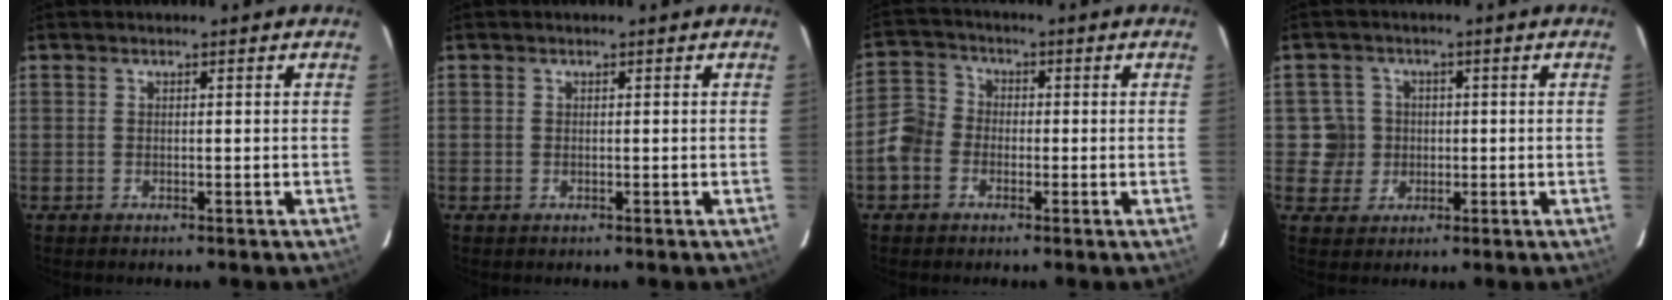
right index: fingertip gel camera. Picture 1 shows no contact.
{"total": 0.0}
{"total": 6.5, "force": [-2.6, 5.4, 2.4], "torque": [-0.050, 0.022, -0.059]}
{"total": 4.9, "force": [-0.2, 4.9, 0.4], "torque": [-0.003, 0.016, 0.002]}